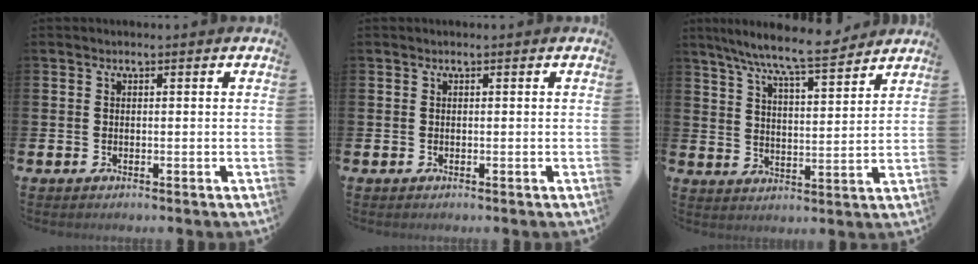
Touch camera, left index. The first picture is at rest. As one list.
[{"total": 0.0}, {"total": 8.6, "force": [7.9, 0.3, 3.3], "torque": [-0.087, -0.046, 0.139]}]